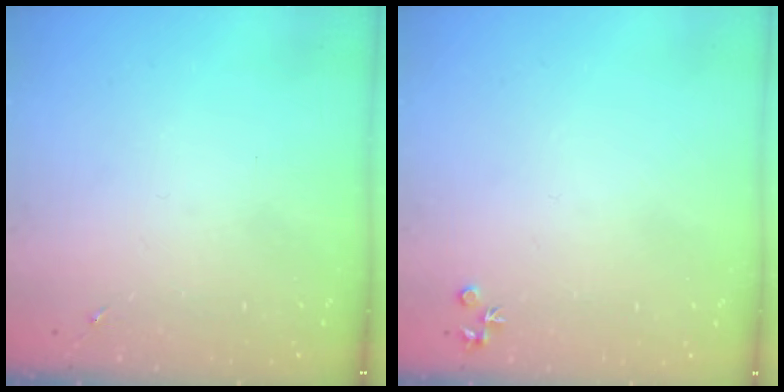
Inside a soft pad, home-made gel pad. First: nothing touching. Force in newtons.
{"total": 4.0, "press": 4.0, "slide": 0.6}